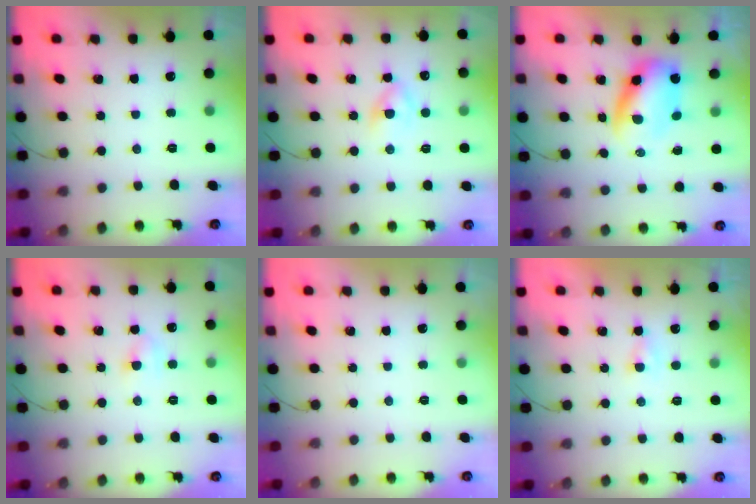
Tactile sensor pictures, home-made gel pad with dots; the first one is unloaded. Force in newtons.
{"total": 3.8, "press": 3.6, "slide": 1.2}
{"total": 5.8, "press": 5.8, "slide": 0.9}
{"total": 4.2, "press": 4.0, "slide": 1.3}
{"total": 0.0}
{"total": 0.9, "press": 0.7, "slide": 0.6}